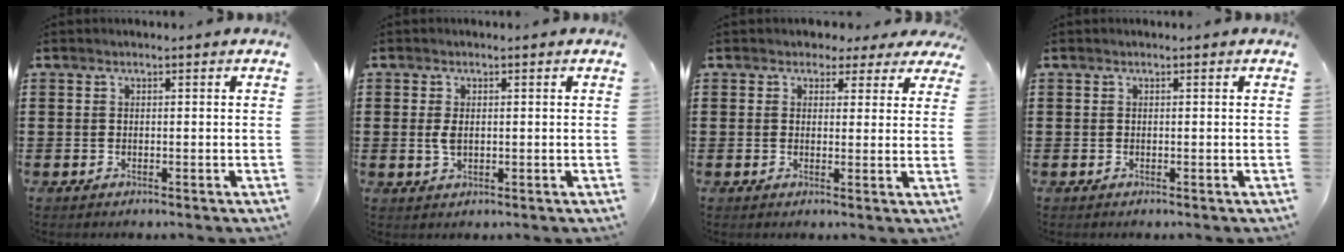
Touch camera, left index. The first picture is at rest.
{"total": 2.1, "force": [0.2, 1.1, 1.8], "torque": [-0.045, 0.001, -0.001]}
{"total": 2.5, "force": [1.8, 1.7, 0.5], "torque": [-0.012, 0.004, 0.030]}
{"total": 0.0}